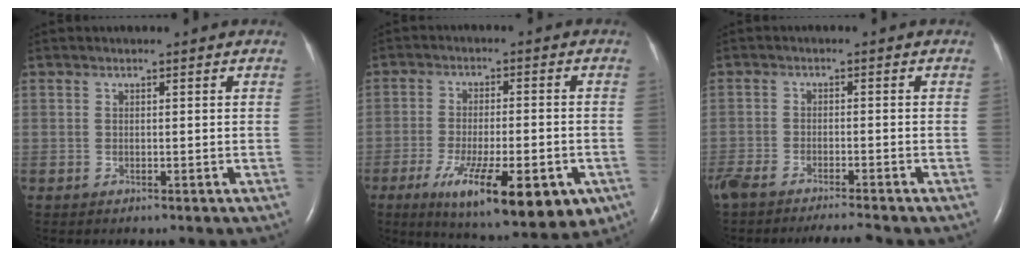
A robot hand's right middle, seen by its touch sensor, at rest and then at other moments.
{"total": 17.0, "force": [-8.2, 4.6, 14.2], "torque": [-0.194, -0.029, -0.116]}
{"total": 8.3, "force": [-7.3, 0.7, 3.8], "torque": [-0.070, -0.014, -0.123]}